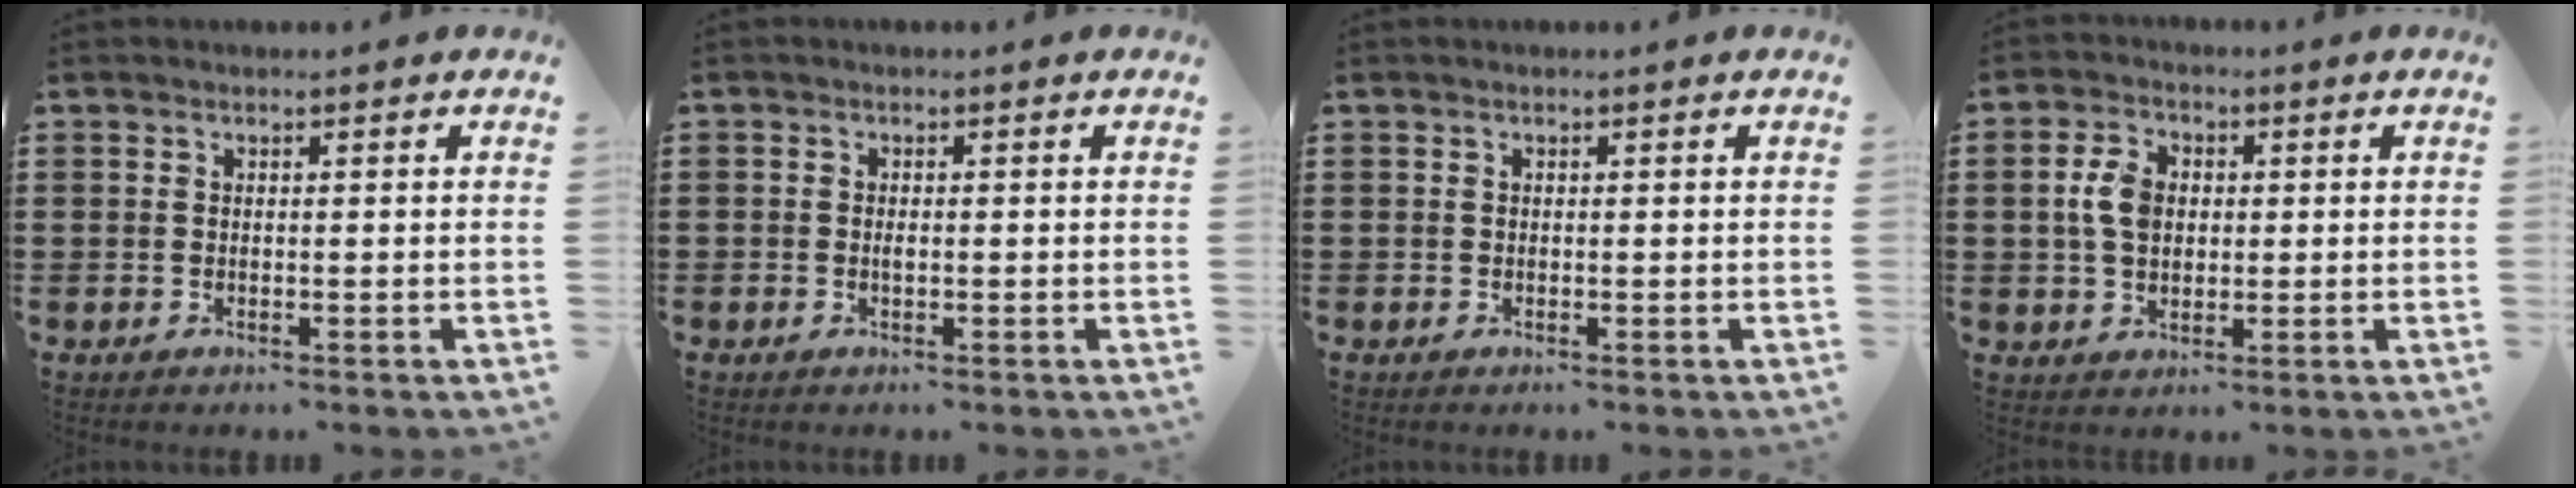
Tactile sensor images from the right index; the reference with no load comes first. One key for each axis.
{"total": 0.8, "fx": -0.4, "fy": 0.5, "fz": 0.4, "tx": -0.008, "ty": 0.001, "tz": -0.008}
{"total": 0.0}
{"total": 5.3, "fx": 0.4, "fy": 3.6, "fz": 3.8, "tx": -0.096, "ty": 0.009, "tz": 0.001}